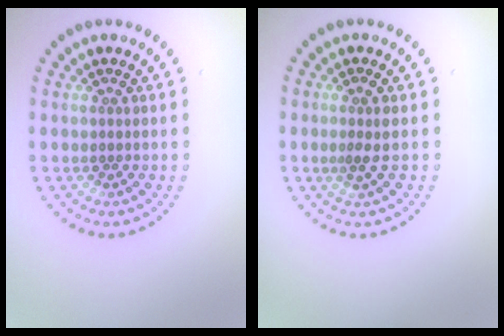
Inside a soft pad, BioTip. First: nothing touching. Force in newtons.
{"total": 1.3, "press": 1.1, "slide": 0.7}